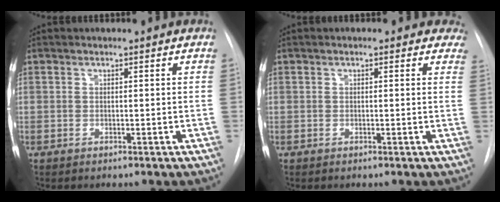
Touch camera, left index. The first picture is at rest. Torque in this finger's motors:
{"motor_torque": [1.04, -1.10, 0.01, -0.07]}